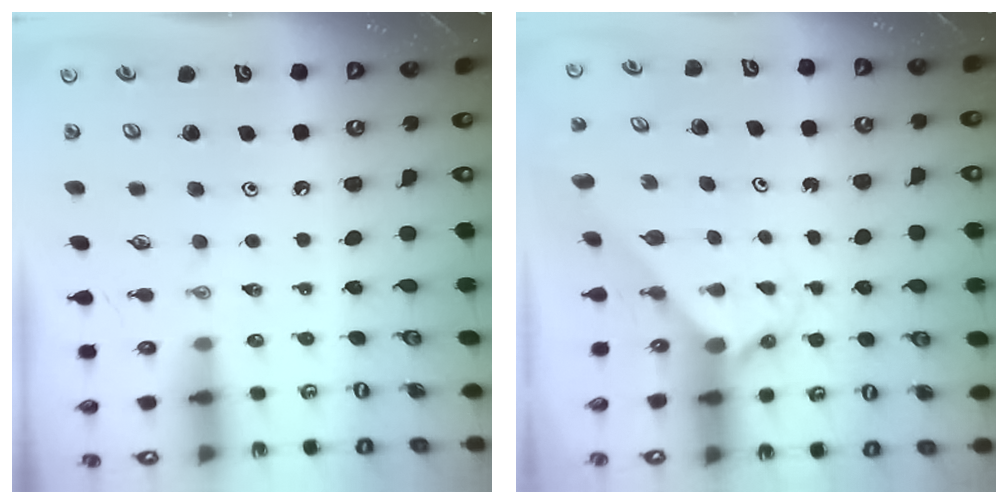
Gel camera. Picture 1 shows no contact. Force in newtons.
{"total": 1.7, "press": 1.7, "slide": 0.2}